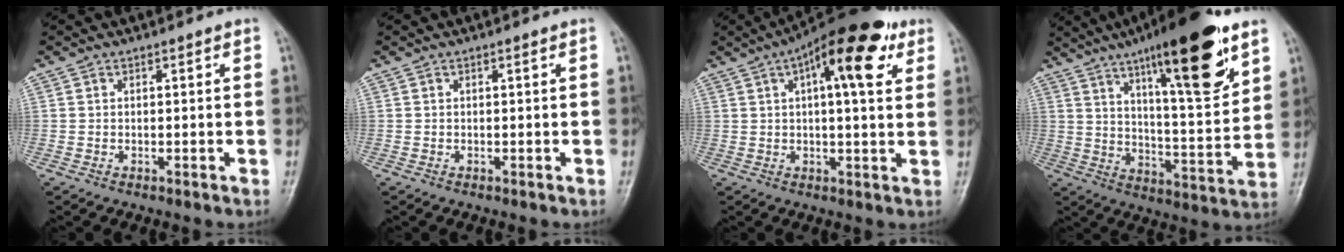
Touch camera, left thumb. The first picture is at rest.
{"total": 0.0}
{"total": 16.2, "force": [7.1, 5.7, 13.4], "torque": [-0.176, 0.007, 0.097]}
{"total": 22.3, "force": [12.6, 5.0, 17.7], "torque": [-0.245, -0.054, 0.200]}